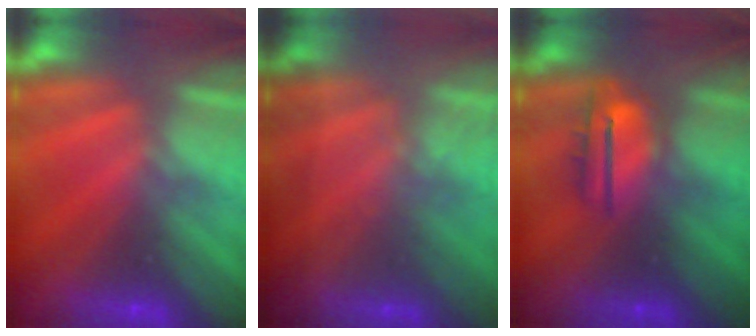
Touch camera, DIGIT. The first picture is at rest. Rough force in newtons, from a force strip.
{"total": 1.5}
{"total": 4.6}